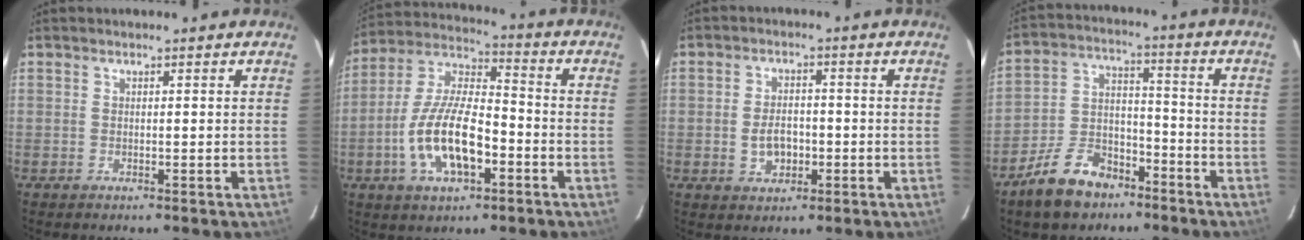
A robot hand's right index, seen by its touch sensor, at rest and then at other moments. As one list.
[{"total": 15.5, "force": [-5.2, 6.4, 13.2], "torque": [-0.269, 0.002, -0.093]}, {"total": 5.1, "force": [-1.2, 3.4, 3.6], "torque": [-0.069, 0.005, -0.014]}, {"total": 12.1, "force": [-8.4, 6.7, 5.7], "torque": [-0.126, 0.028, -0.136]}]